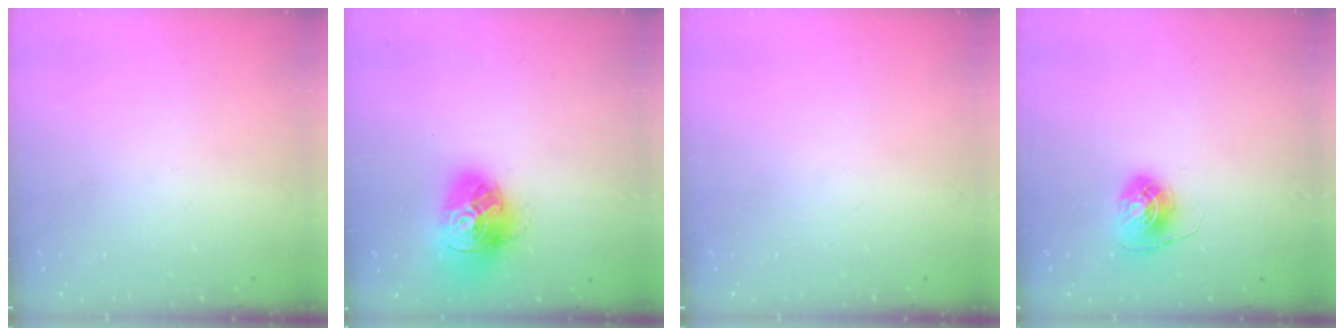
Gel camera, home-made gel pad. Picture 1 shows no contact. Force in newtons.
{"total": 16.8, "press": 16.7, "slide": 1.9}
{"total": 0.0}
{"total": 6.9, "press": 6.9, "slide": 0.5}